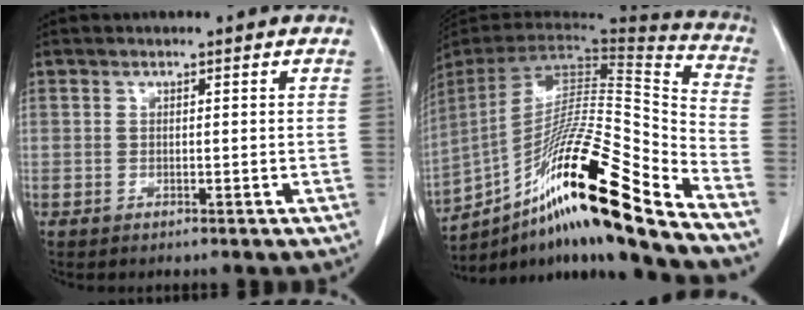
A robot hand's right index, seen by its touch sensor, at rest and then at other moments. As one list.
[{"total": 27.6, "force": [-17.5, 1.7, 21.3], "torque": [-0.342, -0.015, -0.305]}]